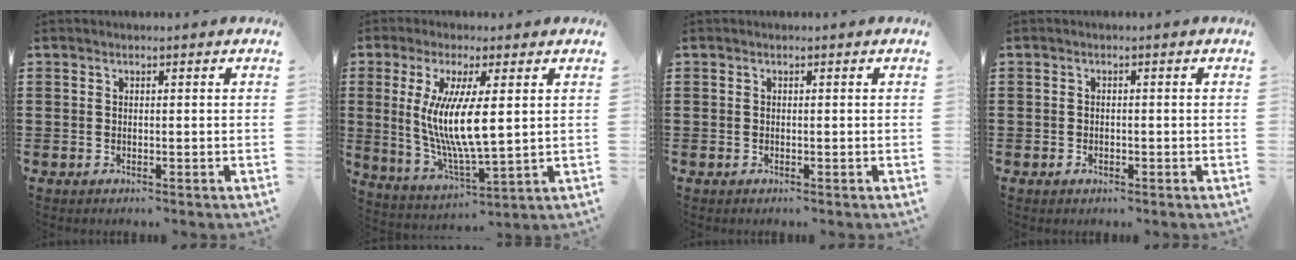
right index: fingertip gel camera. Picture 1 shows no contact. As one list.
[{"total": 9.8, "force": [1.6, 2.4, 9.3], "torque": [-0.203, -0.012, 0.024]}, {"total": 0.0}, {"total": 0.5, "force": [-0.3, 0.4, 0.1], "torque": [-0.003, 0.002, -0.007]}]